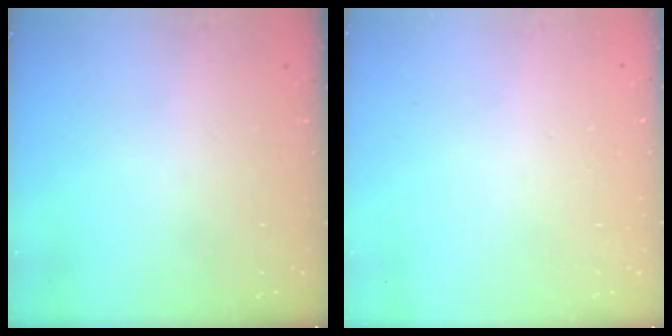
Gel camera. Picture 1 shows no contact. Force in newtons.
{"total": 2.6, "press": 2.6, "slide": 0.2}